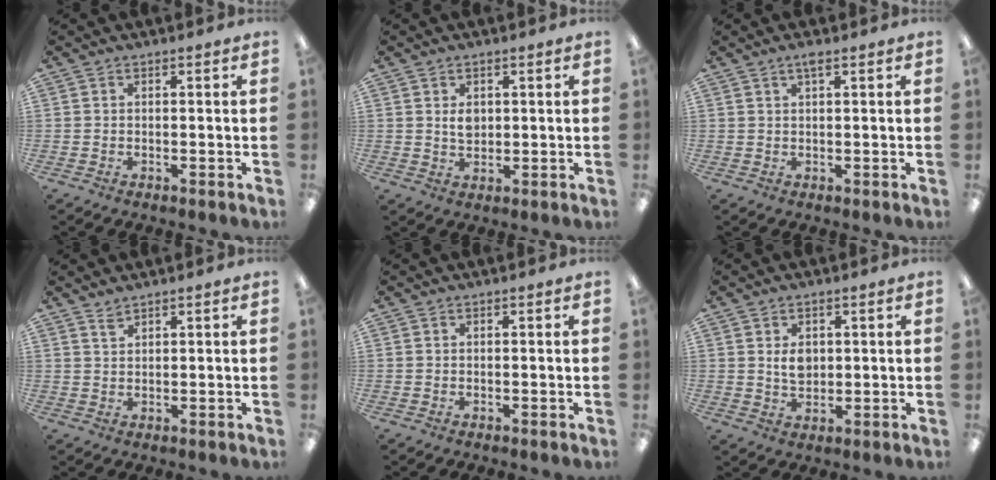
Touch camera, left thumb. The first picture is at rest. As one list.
[{"total": 3.1, "force": [1.2, 2.0, 2.0], "torque": [-0.028, -0.002, 0.017]}, {"total": 2.0, "force": [1.4, 0.3, 1.3], "torque": [-0.023, 0.000, 0.022]}, {"total": 2.0, "force": [1.9, 0.4, 0.6], "torque": [-0.015, -0.003, 0.036]}, {"total": 0.0}, {"total": 4.2, "force": [1.4, 2.9, 2.7], "torque": [-0.042, -0.003, 0.022]}]